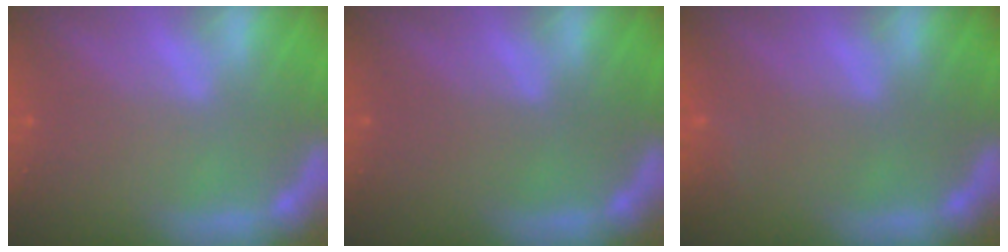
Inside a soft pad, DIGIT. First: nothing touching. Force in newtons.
{"total": 0.0}
{"total": 0.9}